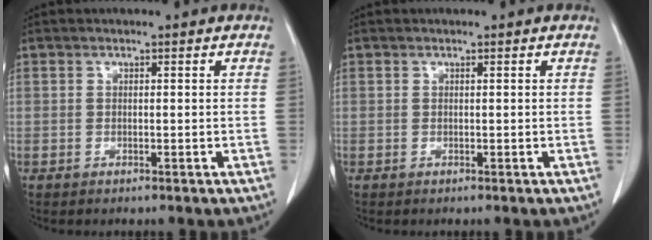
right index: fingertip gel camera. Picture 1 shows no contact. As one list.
[{"total": 0.0}]